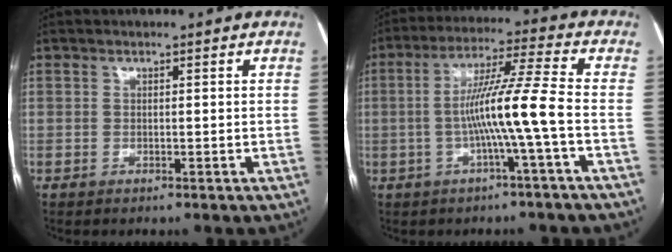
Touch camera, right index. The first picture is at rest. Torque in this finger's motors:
{"motor_torque": [1.58, -0.42, 0.88, 0.21]}